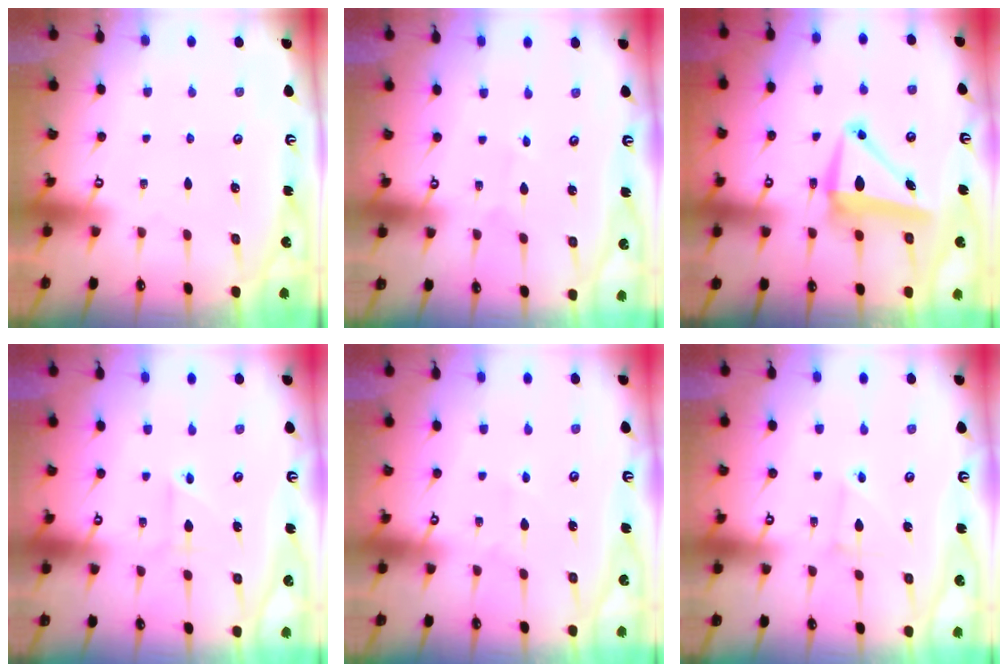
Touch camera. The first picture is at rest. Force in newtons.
{"total": 0.5, "press": 0.5, "slide": 0.0}
{"total": 8.5, "press": 8.2, "slide": 2.1}
{"total": 3.0, "press": 2.9, "slide": 0.7}
{"total": 2.1, "press": 2.1, "slide": 0.2}
{"total": 2.9, "press": 2.9, "slide": 0.3}